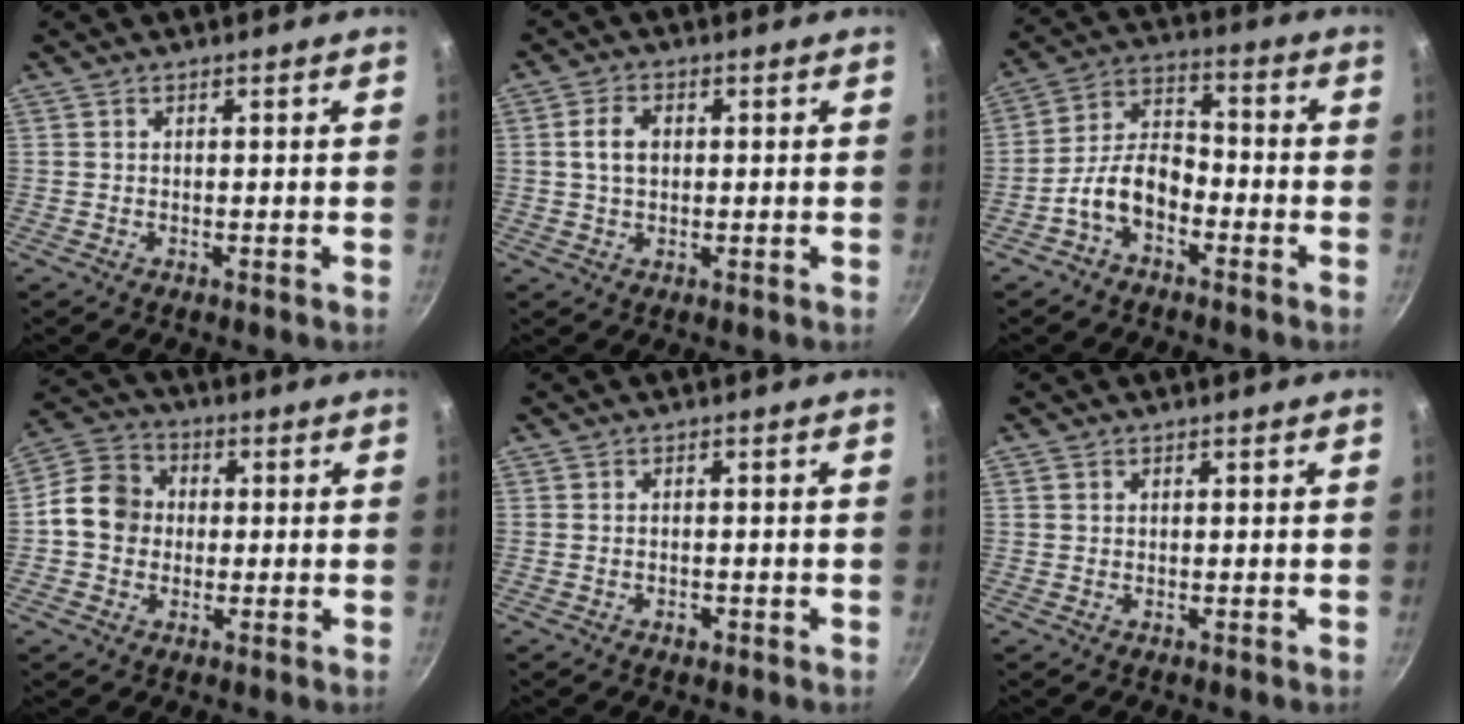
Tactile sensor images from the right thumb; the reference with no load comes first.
{"total": 4.6, "force": [0.5, 3.2, 3.2], "torque": [-0.050, 0.007, 0.007]}
{"total": 9.5, "force": [-4.4, 5.6, 6.3], "torque": [-0.098, 0.053, -0.093]}
{"total": 9.8, "force": [-0.3, 8.5, 4.8], "torque": [-0.054, 0.022, -0.027]}
{"total": 1.0, "force": [-0.4, 0.6, 0.7], "torque": [-0.012, 0.002, -0.007]}
{"total": 0.8, "force": [0.3, 0.7, 0.3], "torque": [-0.004, 0.002, 0.004]}